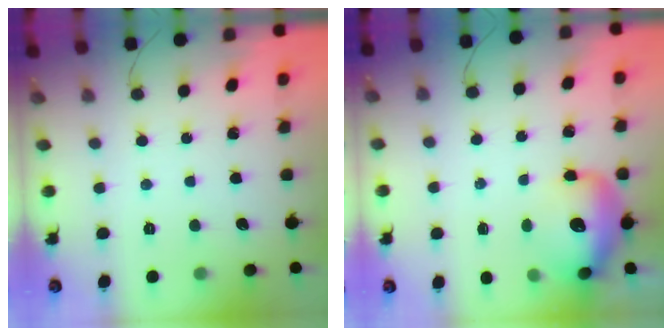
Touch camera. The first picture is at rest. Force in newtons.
{"total": 14.3, "press": 13.7, "slide": 4.1}